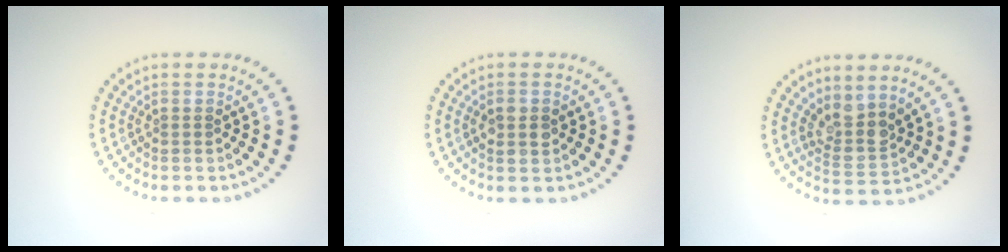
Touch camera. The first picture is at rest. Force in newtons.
{"total": 2.1, "press": 2.1, "slide": 0.2}
{"total": 2.9, "press": 2.2, "slide": 1.9}